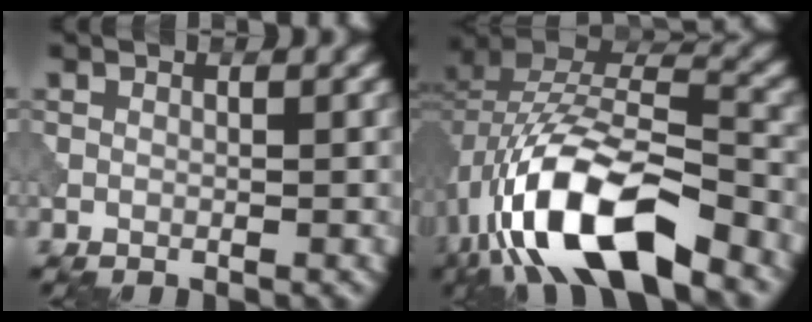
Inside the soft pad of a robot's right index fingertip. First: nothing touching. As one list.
[{"total": 14.1, "force": [-6.9, 6.1, 10.7], "torque": [-0.202, 0.004, -0.128]}]